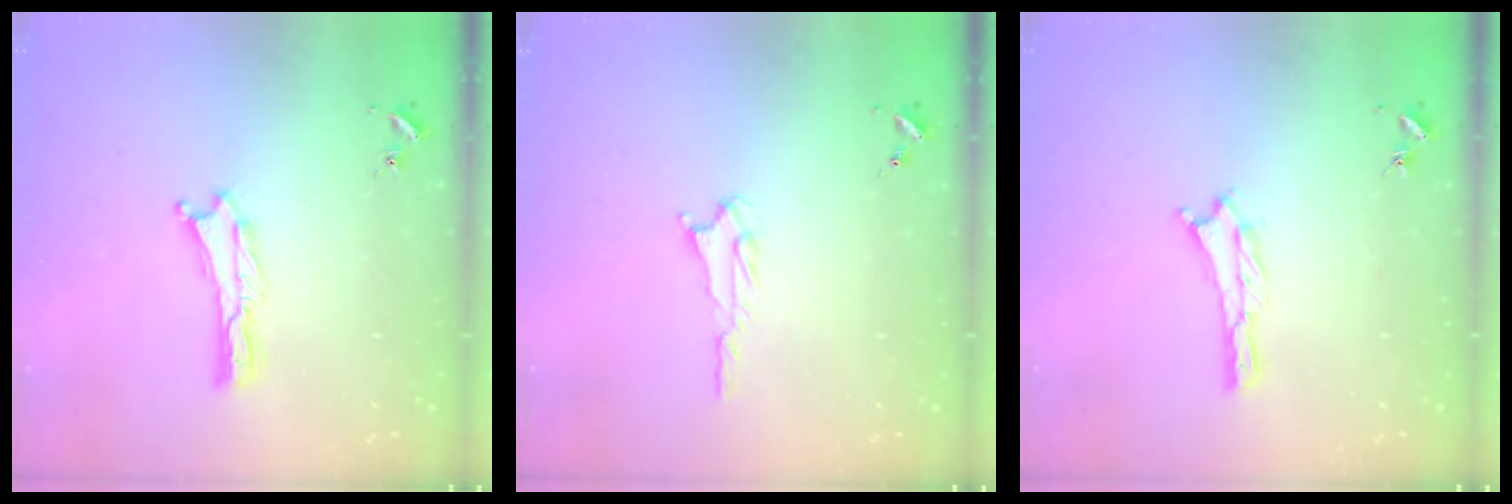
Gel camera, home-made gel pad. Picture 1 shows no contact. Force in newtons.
{"total": 1.8, "press": 1.7, "slide": 0.3}
{"total": 0.0}